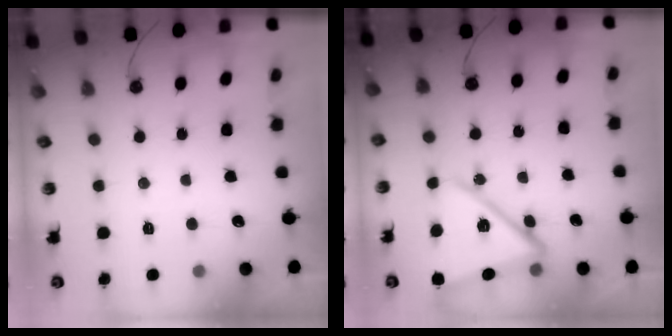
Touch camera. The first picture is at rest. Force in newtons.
{"total": 14.7, "press": 14.6, "slide": 1.4}